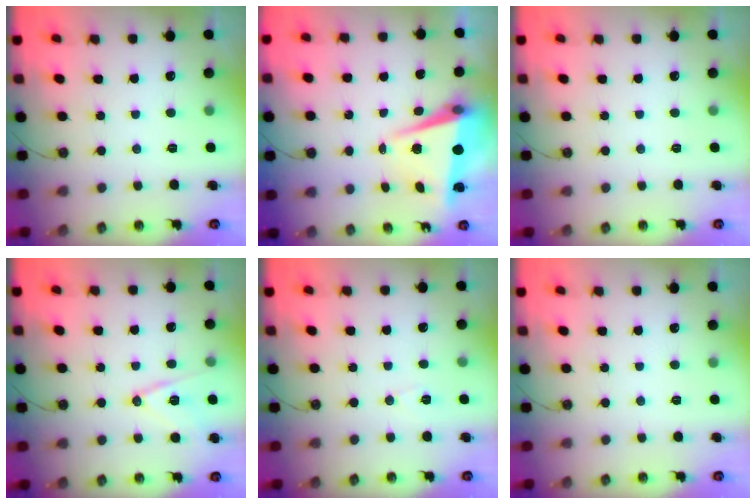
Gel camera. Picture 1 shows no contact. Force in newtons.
{"total": 6.3, "press": 6.1, "slide": 1.6}
{"total": 0.0}
{"total": 12.7, "press": 12.2, "slide": 3.3}
{"total": 3.7, "press": 3.3, "slide": 1.7}
{"total": 0.0}